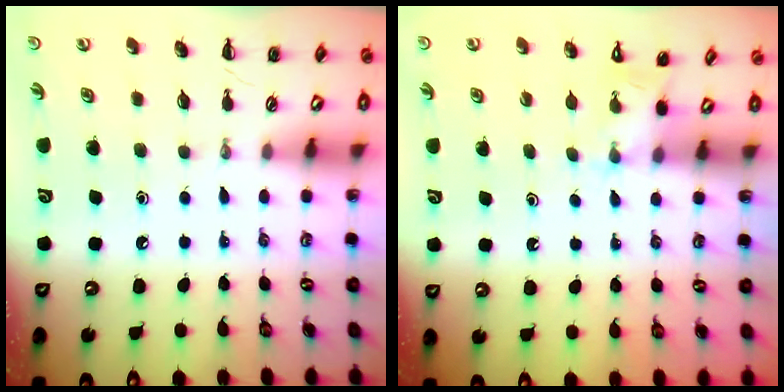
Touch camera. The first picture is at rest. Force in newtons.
{"total": 3.5, "press": 3.3, "slide": 1.2}